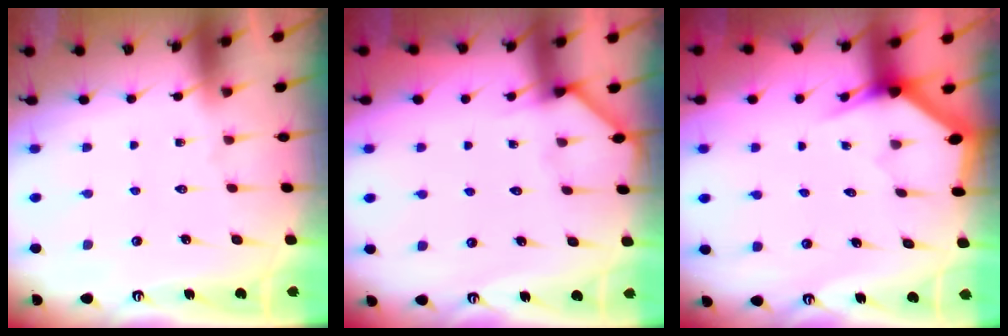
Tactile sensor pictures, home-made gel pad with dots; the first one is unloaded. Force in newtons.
{"total": 3.0, "press": 3.0, "slide": 0.2}
{"total": 3.1, "press": 3.1, "slide": 0.2}